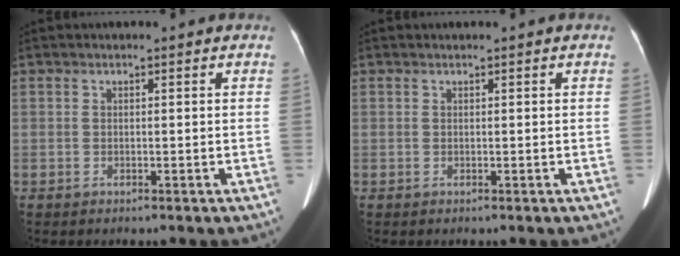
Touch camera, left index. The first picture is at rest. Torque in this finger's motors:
{"motor_torque": [-0.25, -0.21, 0.00, 0.02]}